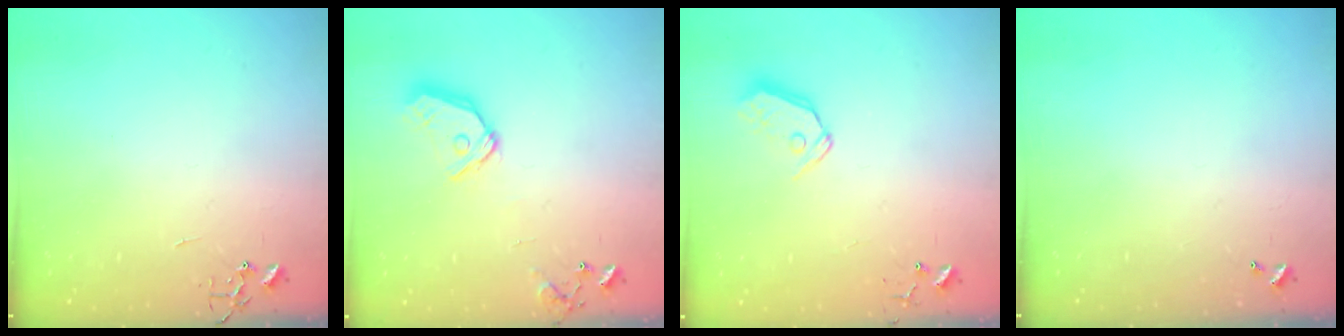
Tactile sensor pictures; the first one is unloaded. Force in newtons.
{"total": 13.4, "press": 13.2, "slide": 1.8}
{"total": 8.3, "press": 8.2, "slide": 0.7}
{"total": 0.0}